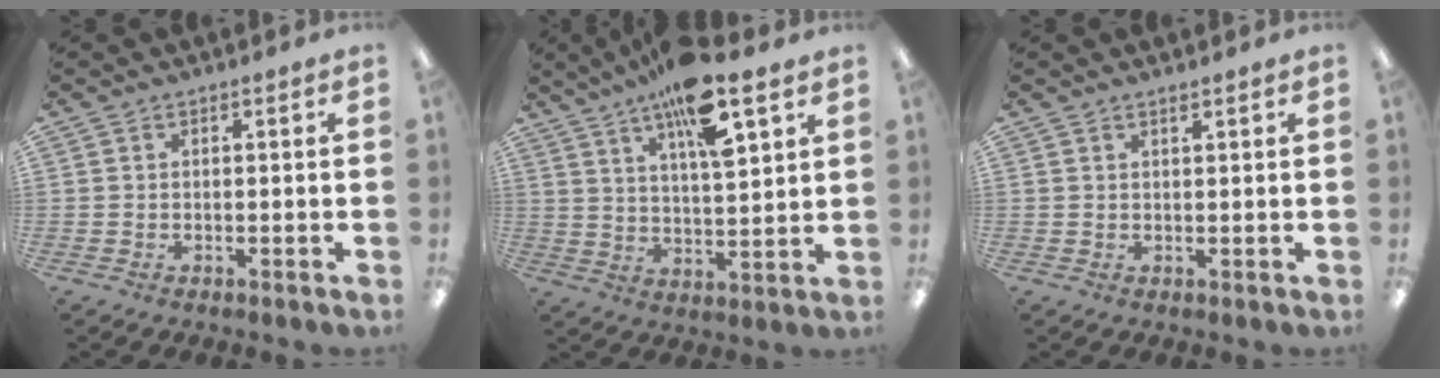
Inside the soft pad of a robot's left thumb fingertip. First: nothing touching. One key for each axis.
{"total": 14.2, "fx": 9.4, "fy": 3.7, "fz": 10.0, "tx": -0.166, "ty": -0.047, "tz": 0.156}
{"total": 1.0, "fx": 0.9, "fy": 0.1, "fz": 0.3, "tx": -0.007, "ty": -0.001, "tz": 0.017}